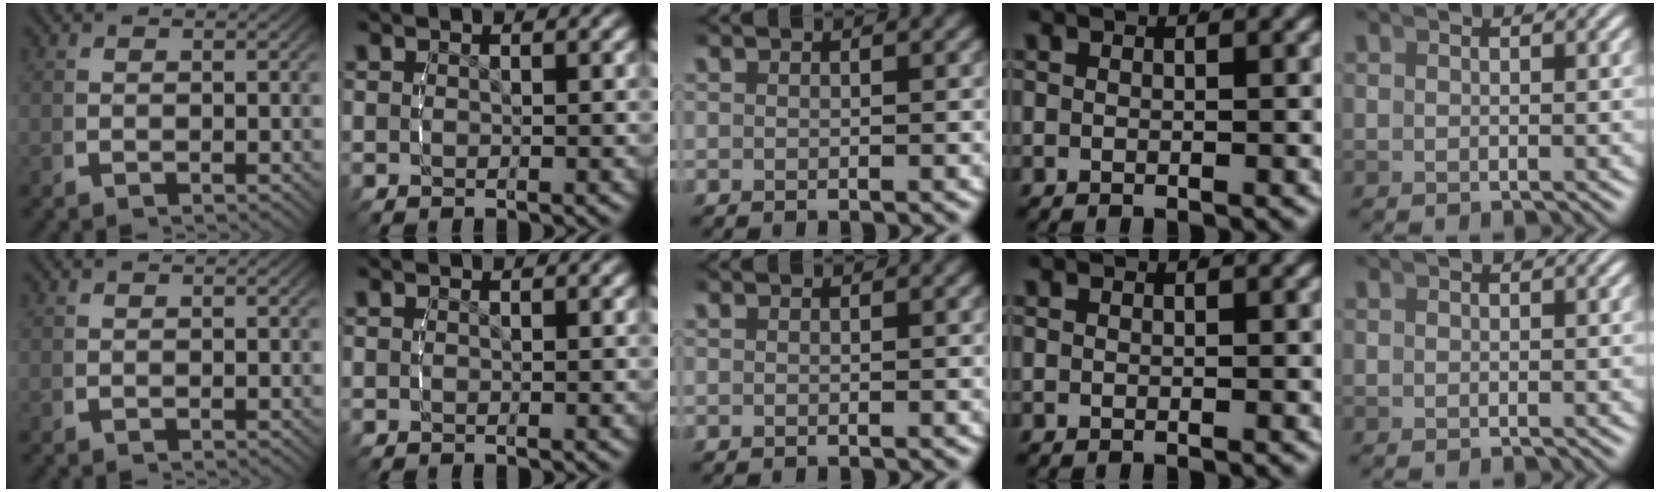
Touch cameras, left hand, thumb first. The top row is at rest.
{}